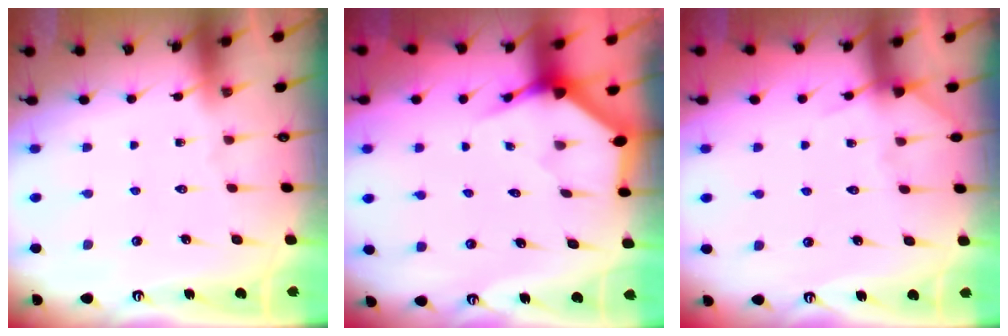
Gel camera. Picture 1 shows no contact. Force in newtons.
{"total": 3.4, "press": 3.4, "slide": 0.1}
{"total": 5.1, "press": 5.0, "slide": 0.7}